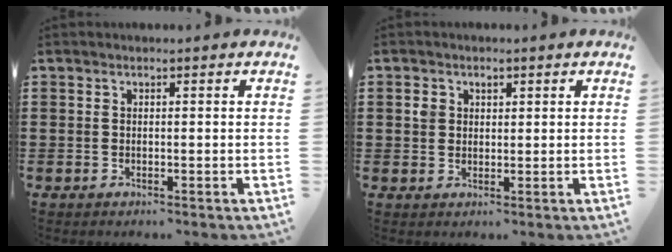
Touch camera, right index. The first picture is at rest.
{"total": 1.9, "force": [0.7, 1.6, 0.8], "torque": [-0.020, 0.010, 0.011]}